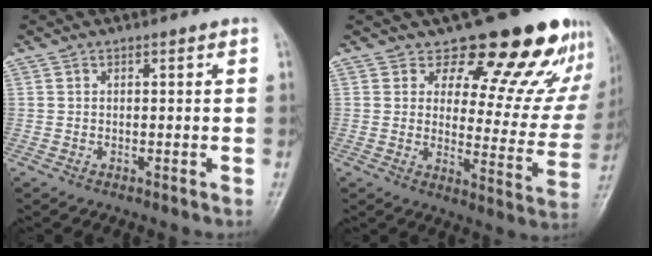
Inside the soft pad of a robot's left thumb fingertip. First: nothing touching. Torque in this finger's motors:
{"motor_torque": [0.61, 0.68, 0.14, -0.21, 0.08]}